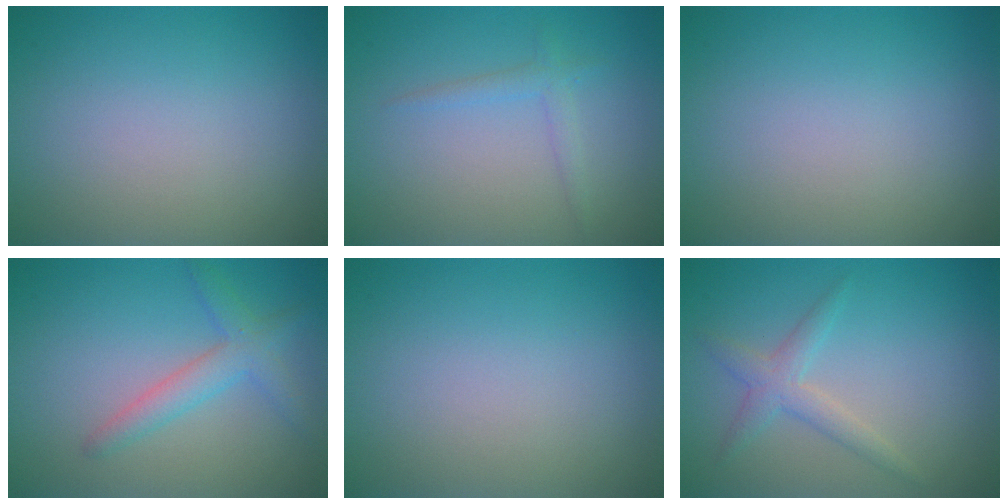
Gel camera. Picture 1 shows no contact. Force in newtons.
{"total": 1.4, "press": 1.4, "slide": 0.1}
{"total": 0.0}
{"total": 2.9, "press": 2.9, "slide": 0.1}
{"total": 0.0}
{"total": 2.2, "press": 2.2, "slide": 0.1}